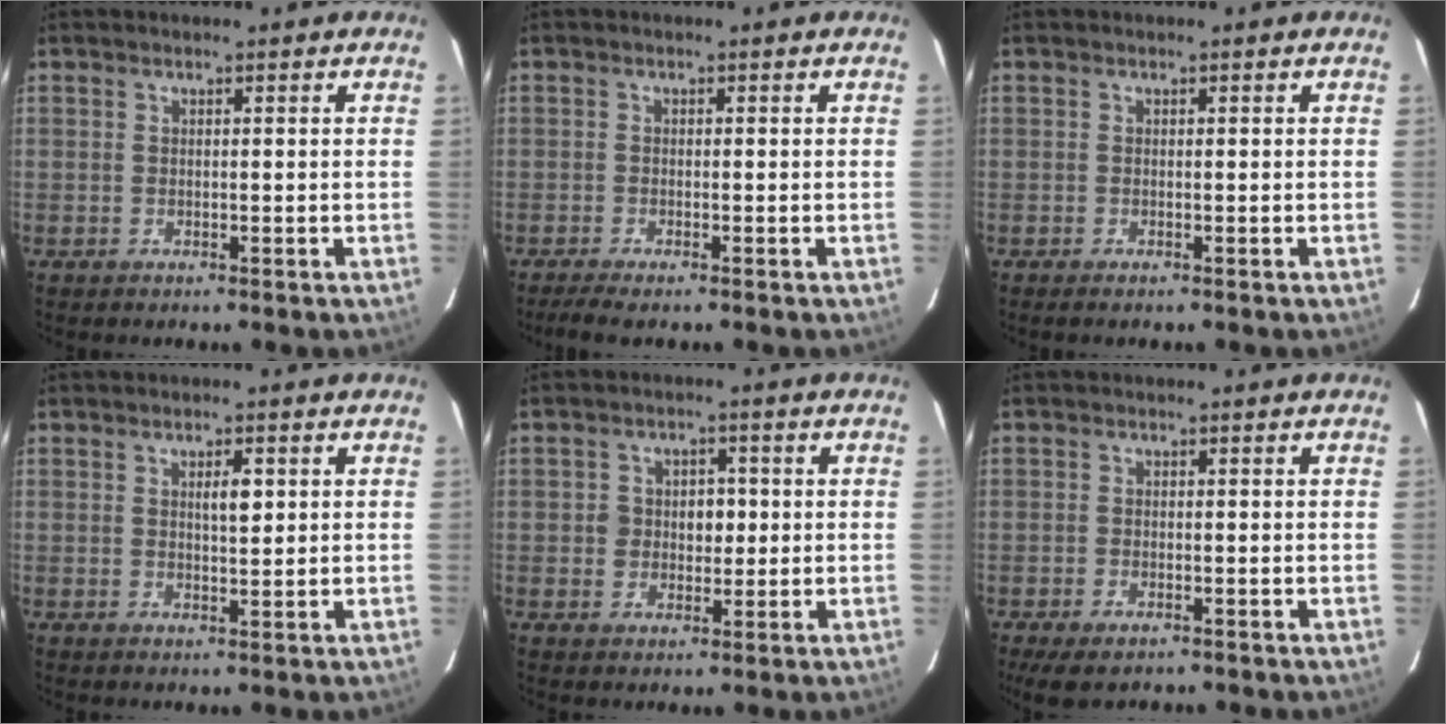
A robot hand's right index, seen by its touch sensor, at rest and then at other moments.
{"total": 3.6, "force": [-2.8, 0.4, 2.1], "torque": [-0.036, -0.009, -0.045]}
{"total": 0.7, "force": [-0.6, 0.0, 0.4], "torque": [-0.009, -0.002, -0.010]}
{"total": 2.7, "force": [0.9, 0.7, 2.4], "torque": [-0.041, 0.000, 0.015]}
{"total": 5.0, "force": [0.3, 3.8, 3.1], "torque": [-0.037, 0.015, 0.010]}
{"total": 4.4, "force": [-3.0, 1.9, 2.6], "torque": [-0.049, -0.010, -0.046]}